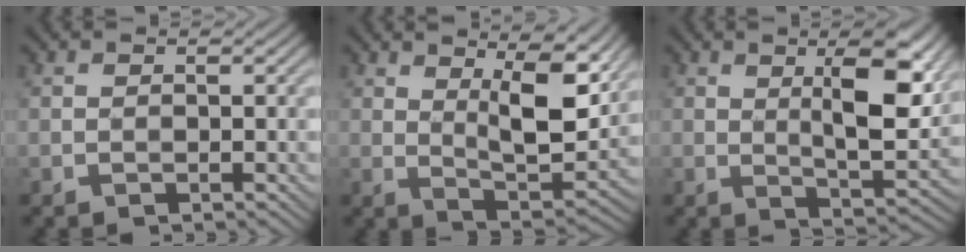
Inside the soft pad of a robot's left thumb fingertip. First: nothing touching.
{"total": 11.1, "force": [5.6, 3.8, 8.9], "torque": [-0.163, -0.006, 0.090]}
{"total": 10.4, "force": [3.4, 3.4, 9.2], "torque": [-0.153, -0.005, 0.054]}